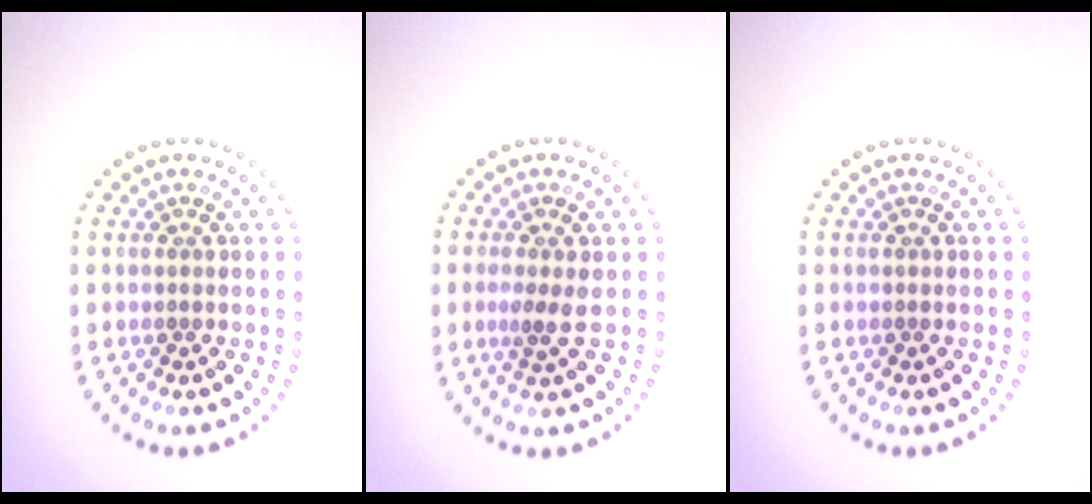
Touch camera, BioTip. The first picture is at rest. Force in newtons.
{"total": 1.4, "press": 1.1, "slide": 0.8}
{"total": 0.0}